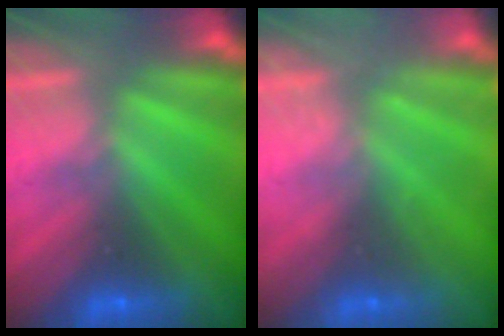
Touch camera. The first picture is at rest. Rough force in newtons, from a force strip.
{"total": 2.4}